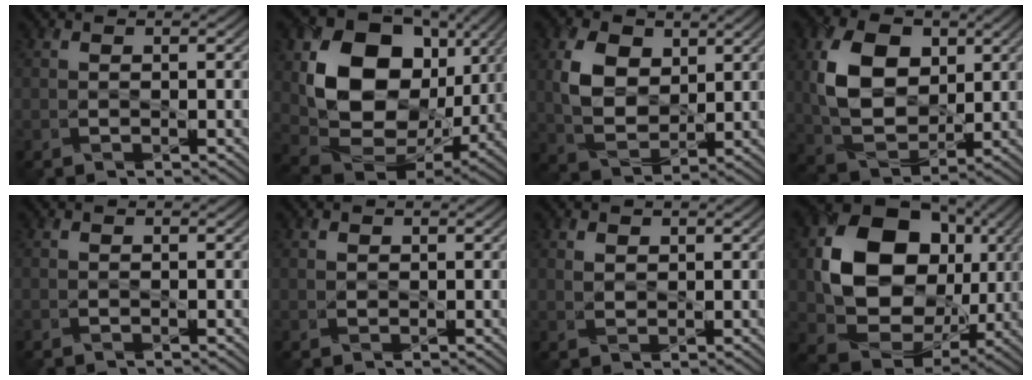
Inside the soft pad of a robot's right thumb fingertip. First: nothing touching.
{"total": 16.7, "force": [3.5, 12.5, 10.5], "torque": [-0.221, -0.011, 0.075]}
{"total": 8.2, "force": [2.5, 5.5, 5.6], "torque": [-0.131, -0.001, 0.050]}
{"total": 11.2, "force": [2.5, 7.6, 7.8], "torque": [-0.181, 0.002, 0.046]}
{"total": 0.0}
{"total": 0.7, "force": [0.5, 0.4, 0.2], "torque": [-0.009, -0.002, 0.012]}
{"total": 1.5, "force": [0.9, 0.9, 0.7], "torque": [-0.020, -0.002, 0.021]}
{"total": 15.5, "force": [2.2, 12.2, 9.3], "torque": [-0.181, -0.019, 0.046]}